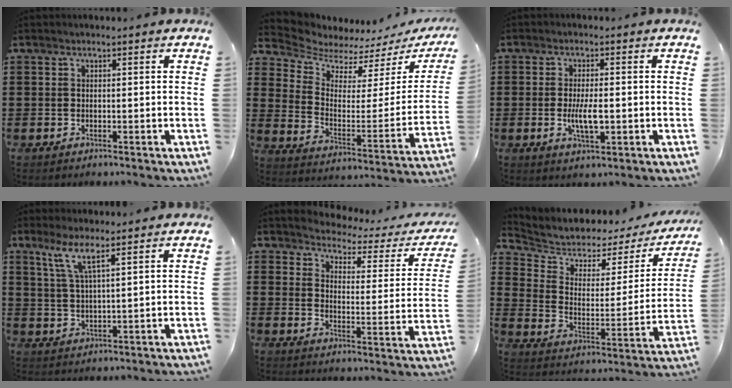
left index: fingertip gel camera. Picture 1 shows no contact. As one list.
[{"total": 5.1, "force": [4.8, 1.8, 0.2], "torque": [-0.041, -0.044, 0.082]}, {"total": 5.1, "force": [-0.8, 1.7, 4.7], "torque": [-0.088, 0.001, -0.015]}, {"total": 5.3, "force": [3.2, 0.5, 4.2], "torque": [-0.093, 0.001, 0.055]}, {"total": 2.5, "force": [2.4, 0.4, 0.4], "torque": [-0.028, -0.024, 0.032]}, {"total": 4.4, "force": [3.7, 2.4, 0.8], "torque": [-0.050, -0.024, 0.057]}]